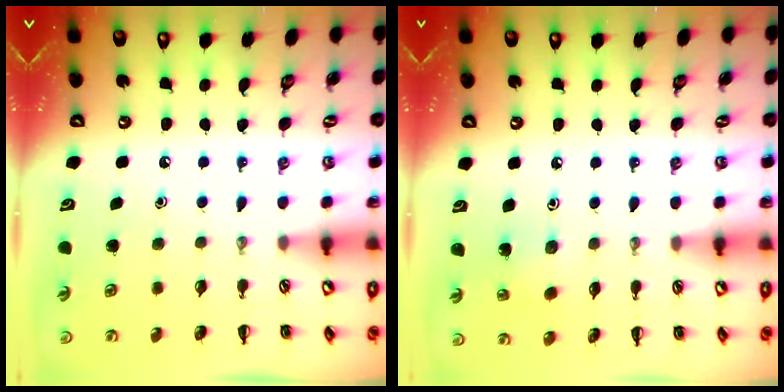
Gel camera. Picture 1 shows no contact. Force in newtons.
{"total": 2.4, "press": 2.2, "slide": 0.8}